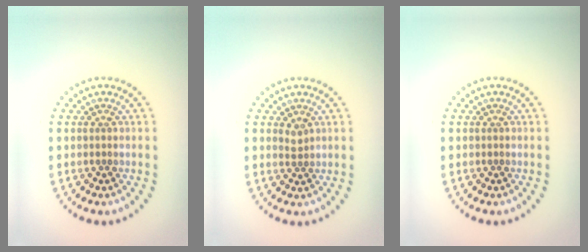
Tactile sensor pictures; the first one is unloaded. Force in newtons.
{"total": 0.9, "press": 0.7, "slide": 0.6}
{"total": 0.0}